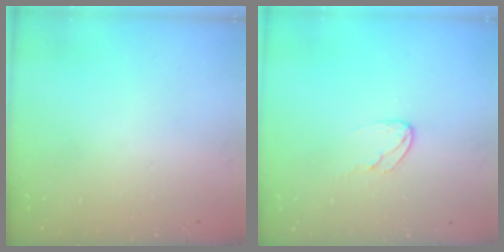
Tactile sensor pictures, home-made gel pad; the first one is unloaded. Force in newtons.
{"total": 5.6, "press": 5.5, "slide": 0.6}